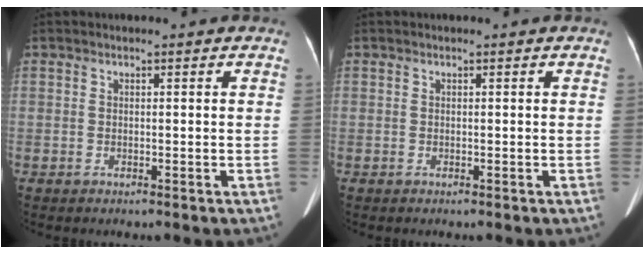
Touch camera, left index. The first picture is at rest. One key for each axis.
{"total": 0.0}